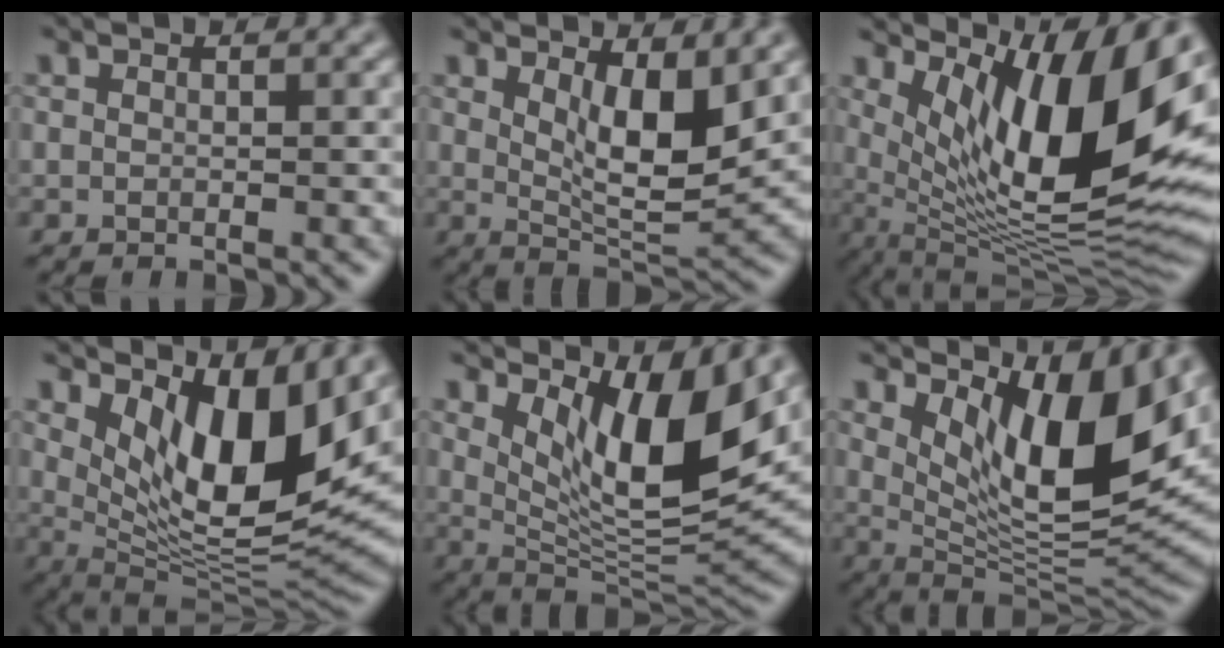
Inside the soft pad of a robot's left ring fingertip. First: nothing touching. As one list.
[{"total": 6.0, "force": [2.1, 2.1, 5.3], "torque": [-0.087, -0.018, 0.040]}, {"total": 13.7, "force": [4.7, 4.4, 12.1], "torque": [-0.195, -0.006, 0.087]}, {"total": 10.8, "force": [3.8, 4.0, 9.2], "torque": [-0.146, -0.025, 0.076]}, {"total": 9.7, "force": [3.9, 3.2, 8.3], "torque": [-0.135, -0.022, 0.075]}, {"total": 10.6, "force": [3.8, 3.9, 9.1], "torque": [-0.144, -0.023, 0.073]}]